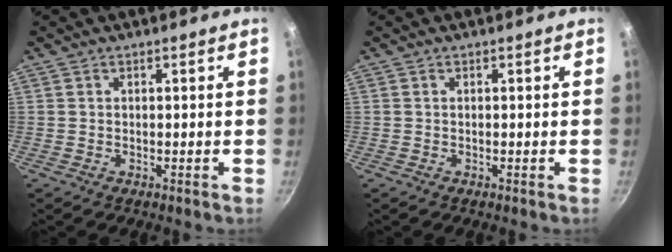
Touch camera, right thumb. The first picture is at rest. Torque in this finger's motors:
{"motor_torque": [-0.31, 0.04, -0.28, 0.16, 0.02]}